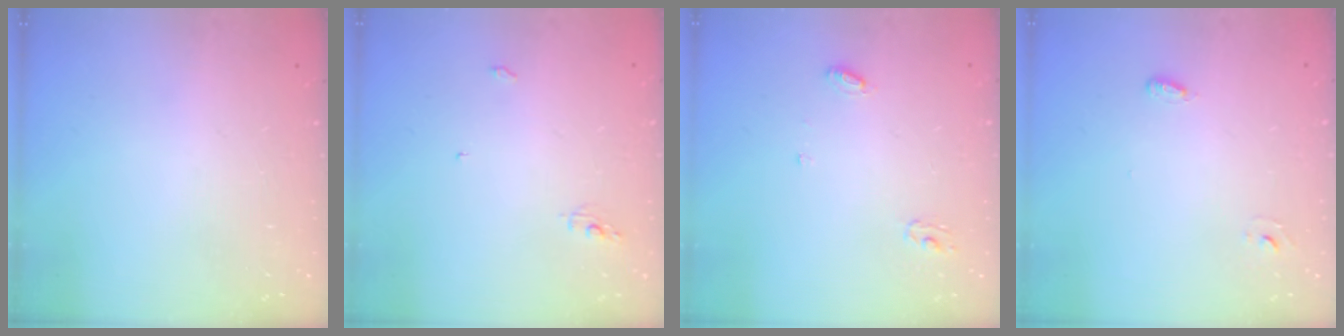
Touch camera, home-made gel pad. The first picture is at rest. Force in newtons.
{"total": 3.4, "press": 3.4, "slide": 0.0}
{"total": 4.9, "press": 4.9, "slide": 0.3}
{"total": 2.6, "press": 2.5, "slide": 0.6}